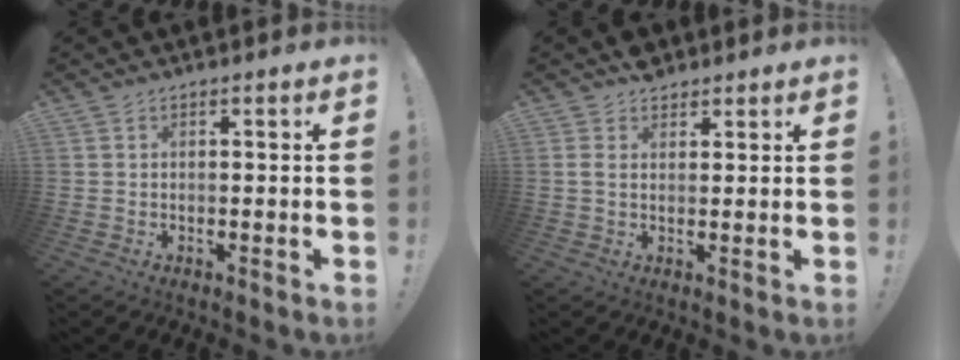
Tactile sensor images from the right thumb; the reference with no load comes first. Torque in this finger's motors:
{"motor_torque": [-0.68, 0.22, -0.01, 0.00, 0.03]}